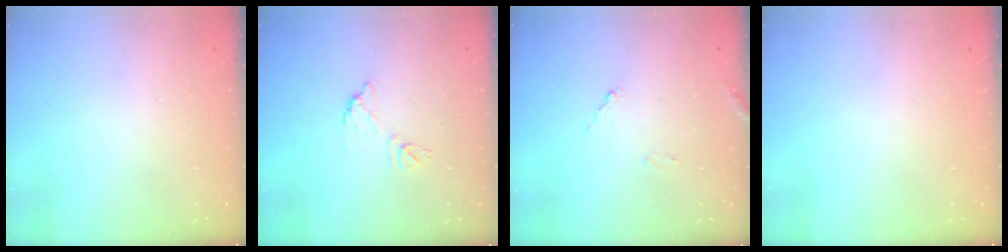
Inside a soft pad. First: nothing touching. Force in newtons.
{"total": 6.6, "press": 6.6, "slide": 0.4}
{"total": 8.9, "press": 8.9, "slide": 0.5}
{"total": 0.0}